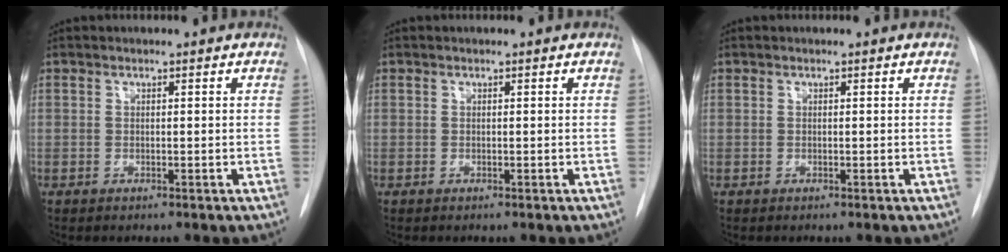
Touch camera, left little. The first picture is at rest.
{"total": 0.0}
{"total": 0.0}